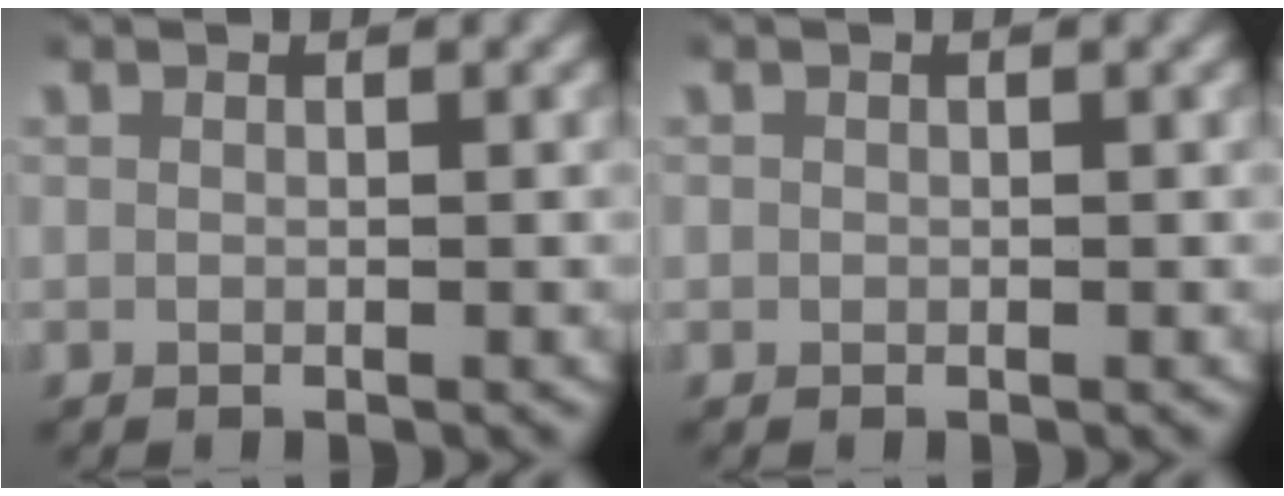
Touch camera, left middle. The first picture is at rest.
{"total": 0.6, "force": [0.1, 0.6, 0.1], "torque": [-0.002, -0.001, -0.001]}